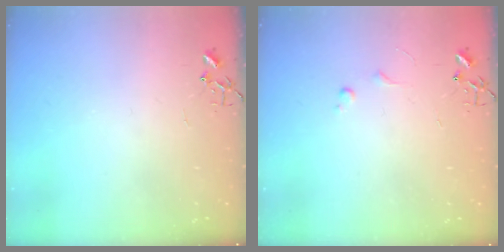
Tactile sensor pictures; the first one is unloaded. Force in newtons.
{"total": 3.6, "press": 3.6, "slide": 0.5}